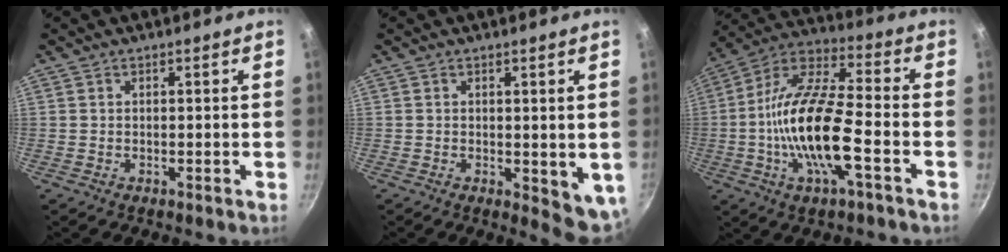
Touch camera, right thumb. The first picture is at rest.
{"total": 6.6, "force": [-0.4, 3.1, 5.8], "torque": [-0.061, -0.008, 0.000]}
{"total": 18.5, "force": [-4.4, 5.9, 16.9], "torque": [-0.323, 0.035, -0.102]}